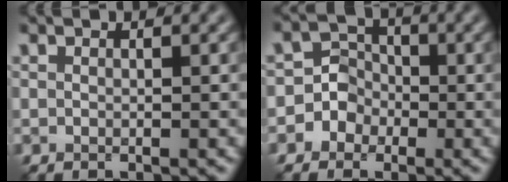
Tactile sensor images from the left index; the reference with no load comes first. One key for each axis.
{"total": 4.0, "fx": -1.5, "fy": 3.7, "fz": 0.4, "tx": 0.025, "ty": 0.016, "tz": -0.042}